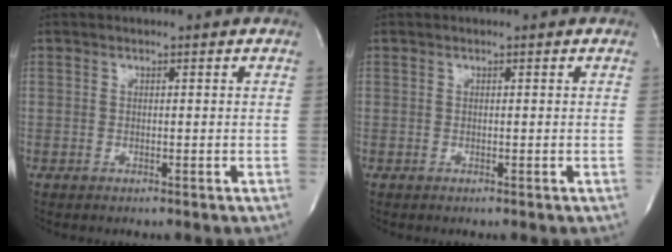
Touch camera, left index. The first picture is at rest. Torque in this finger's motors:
{"motor_torque": [0.01, 0.00, -0.03, 0.00]}